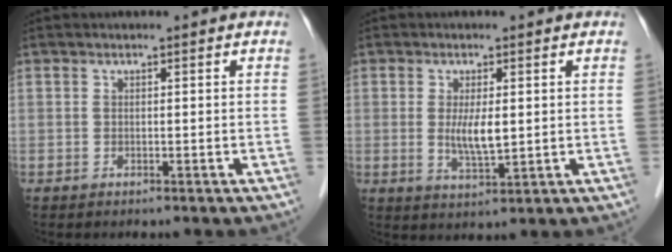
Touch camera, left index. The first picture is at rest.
{"total": 4.6, "force": [0.3, 1.2, 4.4], "torque": [-0.086, -0.009, 0.010]}